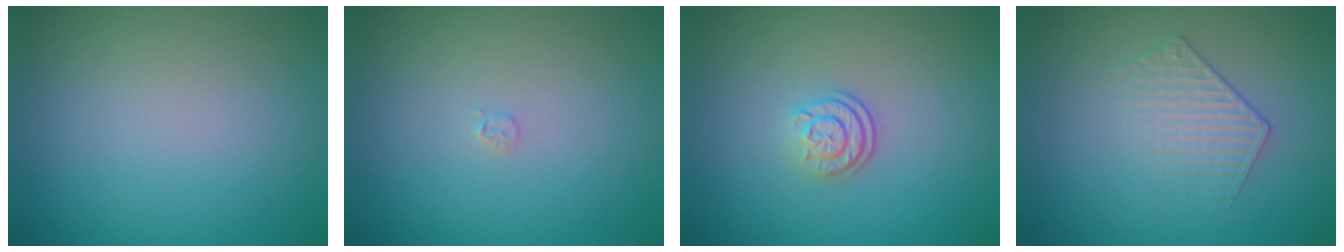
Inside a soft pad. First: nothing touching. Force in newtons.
{"total": 0.5, "press": 0.5, "slide": 0.1}
{"total": 2.3, "press": 1.7, "slide": 1.5}
{"total": 1.7, "press": 1.2, "slide": 1.3}